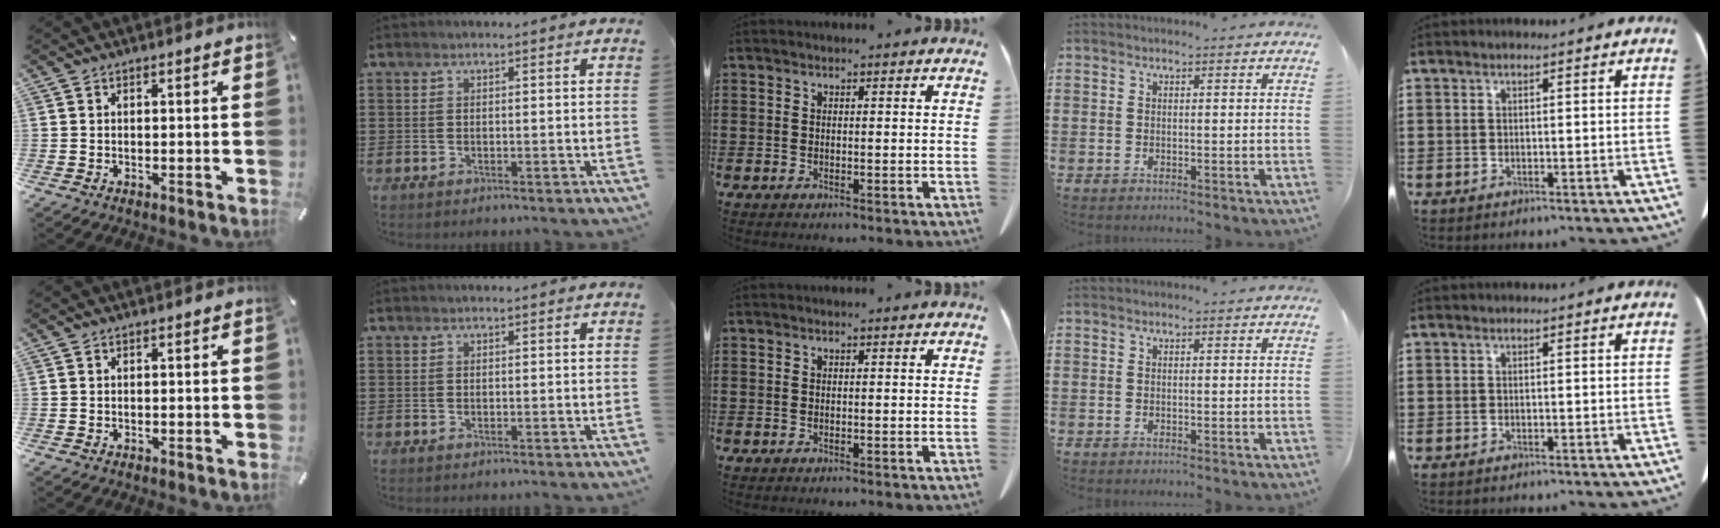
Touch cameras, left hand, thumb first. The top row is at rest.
{}